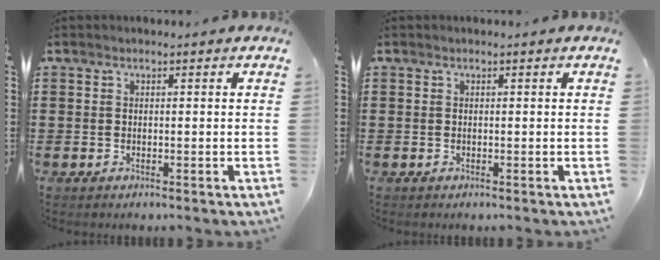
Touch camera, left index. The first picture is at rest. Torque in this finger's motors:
{"motor_torque": [0.00, 0.00, 0.00, 0.00]}